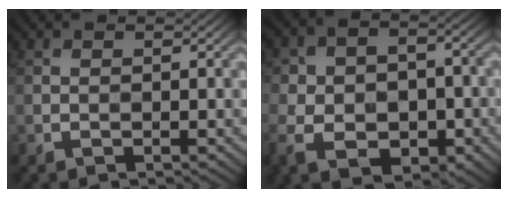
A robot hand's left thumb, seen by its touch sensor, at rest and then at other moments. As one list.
[{"total": 11.4, "force": [-4.0, 8.1, 7.0], "torque": [-0.128, -0.034, -0.068]}]